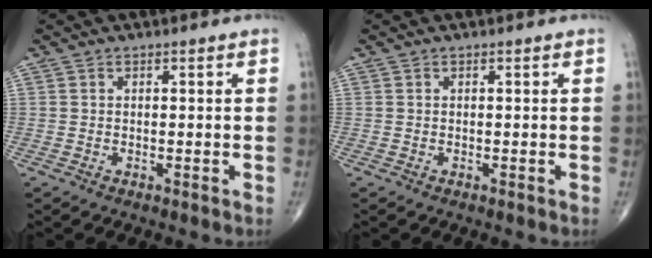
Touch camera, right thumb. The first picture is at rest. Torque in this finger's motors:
{"motor_torque": [0.00, 0.00, 0.00, 0.00, 0.00]}